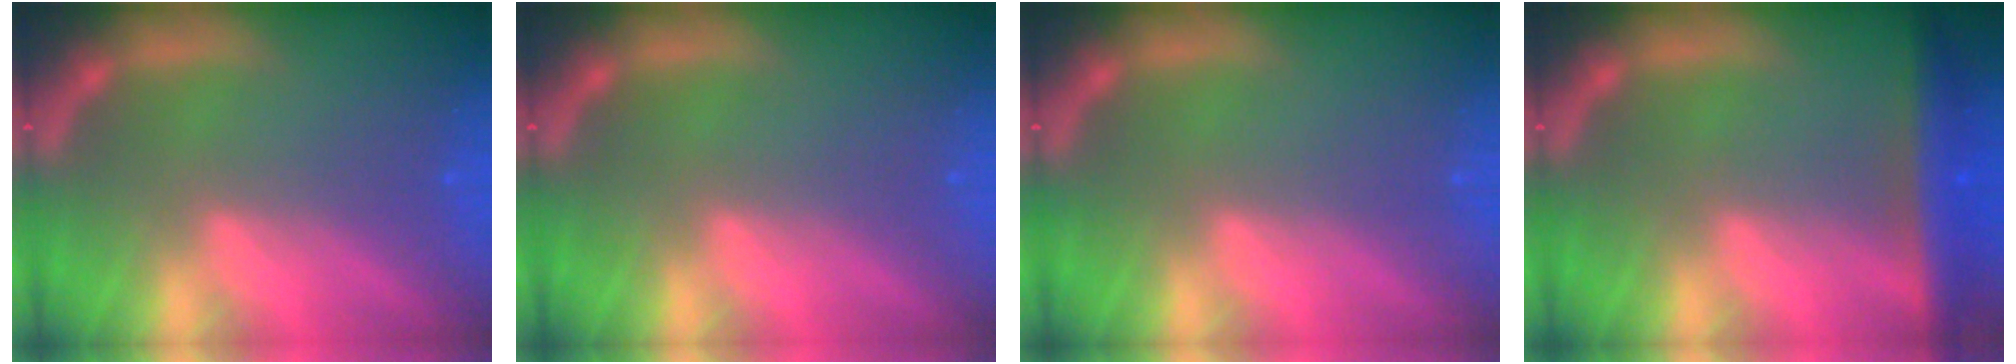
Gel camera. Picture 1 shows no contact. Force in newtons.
{"total": 0.0}
{"total": 0.0}
{"total": 5.5}